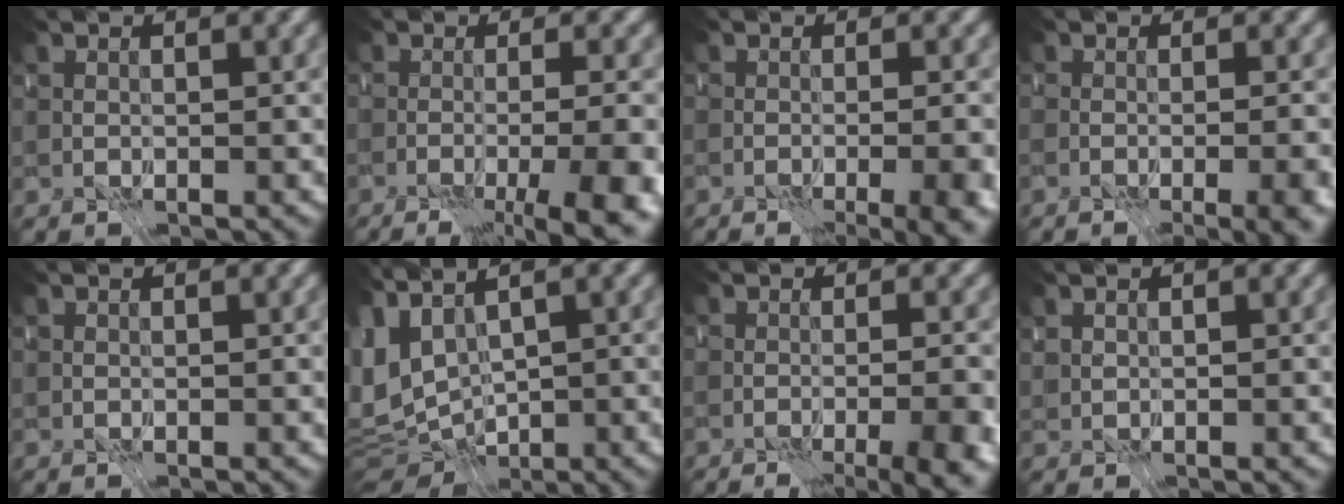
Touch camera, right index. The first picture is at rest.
{"total": 12.1, "force": [-7.1, 3.4, 9.2], "torque": [-0.077, -0.011, -0.067]}
{"total": 10.4, "force": [-5.2, 4.9, 7.5], "torque": [-0.068, -0.010, -0.050]}
{"total": 7.6, "force": [-3.8, 3.6, 5.5], "torque": [-0.036, -0.013, -0.038]}
{"total": 0.0}
{"total": 2.8, "force": [-1.2, -1.0, 2.3], "torque": [-0.035, -0.012, -0.014]}
{"total": 11.6, "force": [-7.0, 4.7, 8.0], "torque": [-0.065, -0.007, -0.074]}
{"total": 0.8, "force": [0.0, -0.5, -0.7], "torque": [-0.001, -0.001, 0.016]}